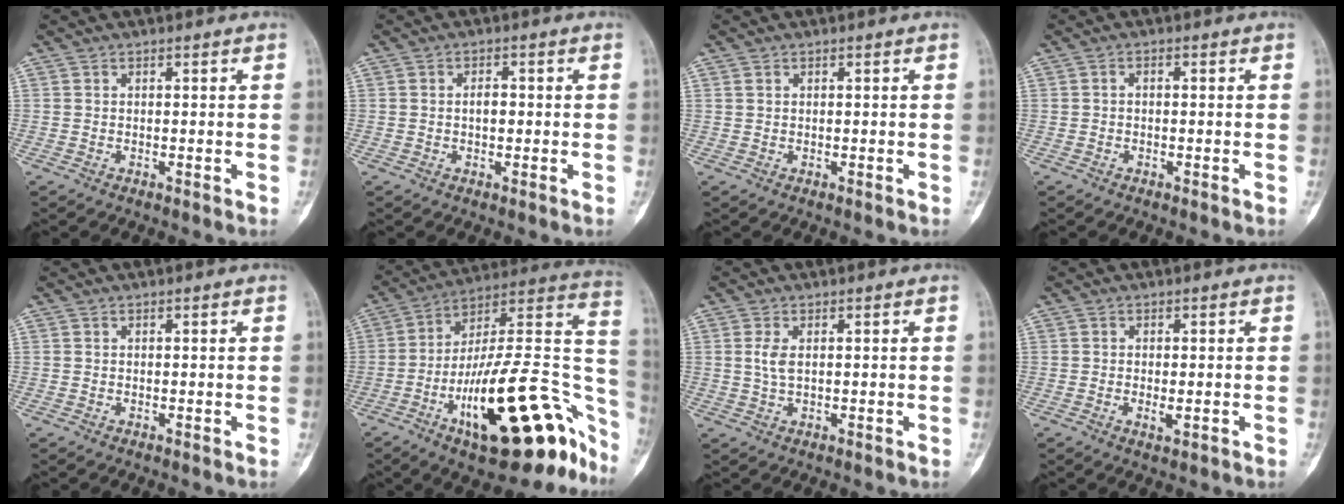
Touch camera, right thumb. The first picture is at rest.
{"total": 2.2, "force": [0.0, 1.4, 1.7], "torque": [-0.019, 0.004, -0.002]}
{"total": 0.6, "force": [0.4, 0.5, 0.2], "torque": [0.001, 0.001, 0.007]}
{"total": 0.7, "force": [-0.1, 0.4, 0.6], "torque": [-0.009, 0.003, -0.007]}
{"total": 0.0}
{"total": 30.6, "force": [-14.3, 11.1, 24.7], "torque": [-0.281, 0.099, -0.220]}
{"total": 2.6, "force": [0.5, 1.2, 2.2], "torque": [-0.050, 0.002, 0.012]}
{"total": 1.9, "force": [-0.4, 0.8, 1.7], "torque": [-0.029, -0.003, -0.005]}